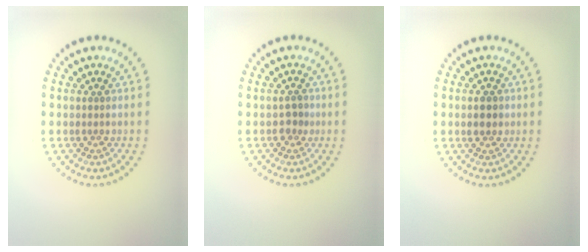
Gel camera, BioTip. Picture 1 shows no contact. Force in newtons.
{"total": 1.2, "press": 1.2, "slide": 0.4}
{"total": 1.5, "press": 1.5, "slide": 0.1}